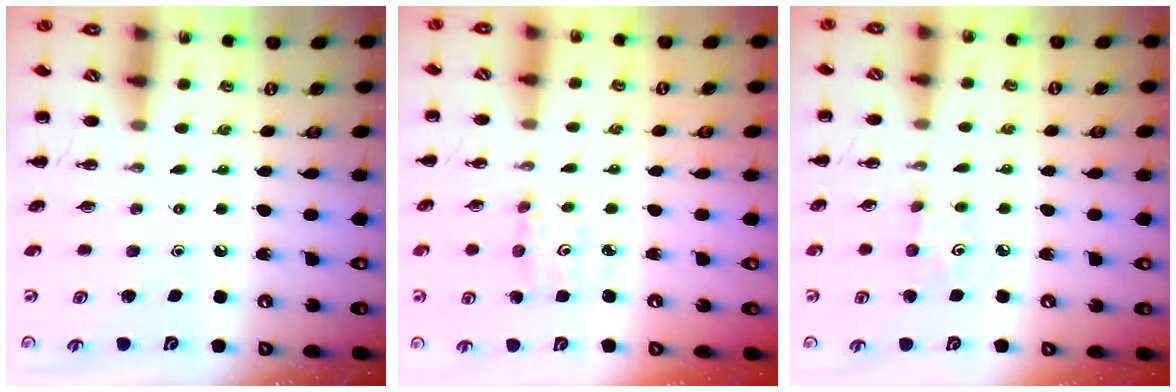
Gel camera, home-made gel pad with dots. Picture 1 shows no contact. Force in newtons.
{"total": 2.4, "press": 2.3, "slide": 0.7}
{"total": 3.7, "press": 3.5, "slide": 1.2}